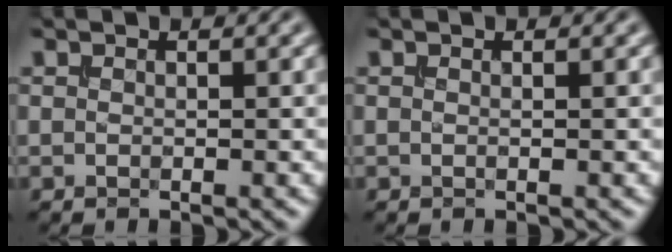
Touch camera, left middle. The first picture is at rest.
{"total": 0.0}